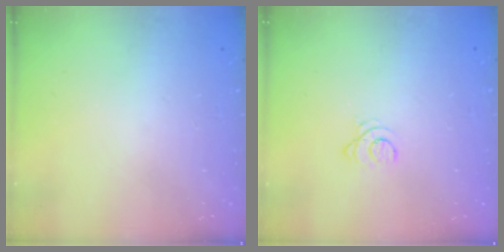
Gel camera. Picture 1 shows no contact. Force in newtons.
{"total": 2.5, "press": 2.5, "slide": 0.3}